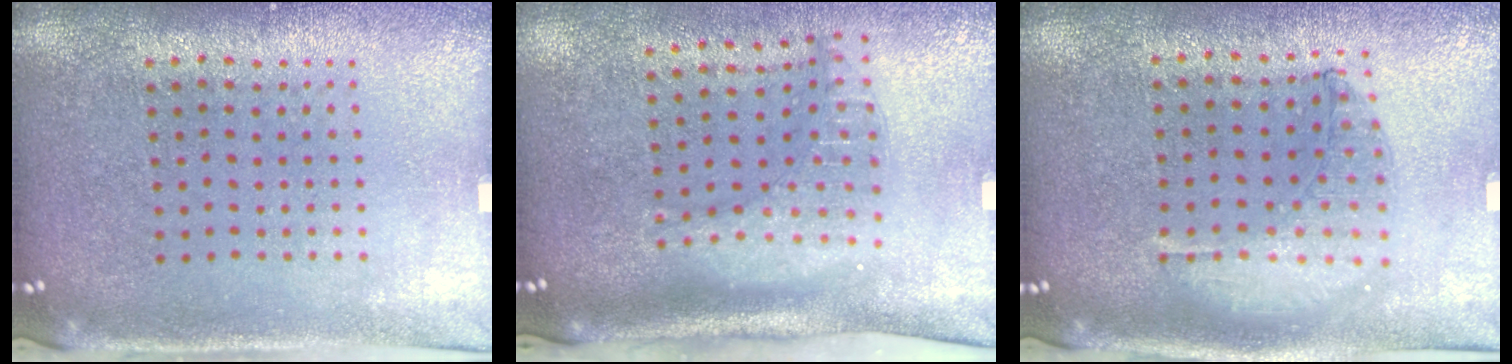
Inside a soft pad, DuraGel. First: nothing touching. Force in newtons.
{"total": 2.1, "press": 1.5, "slide": 1.4}
{"total": 0.7, "press": 0.7, "slide": 0.2}